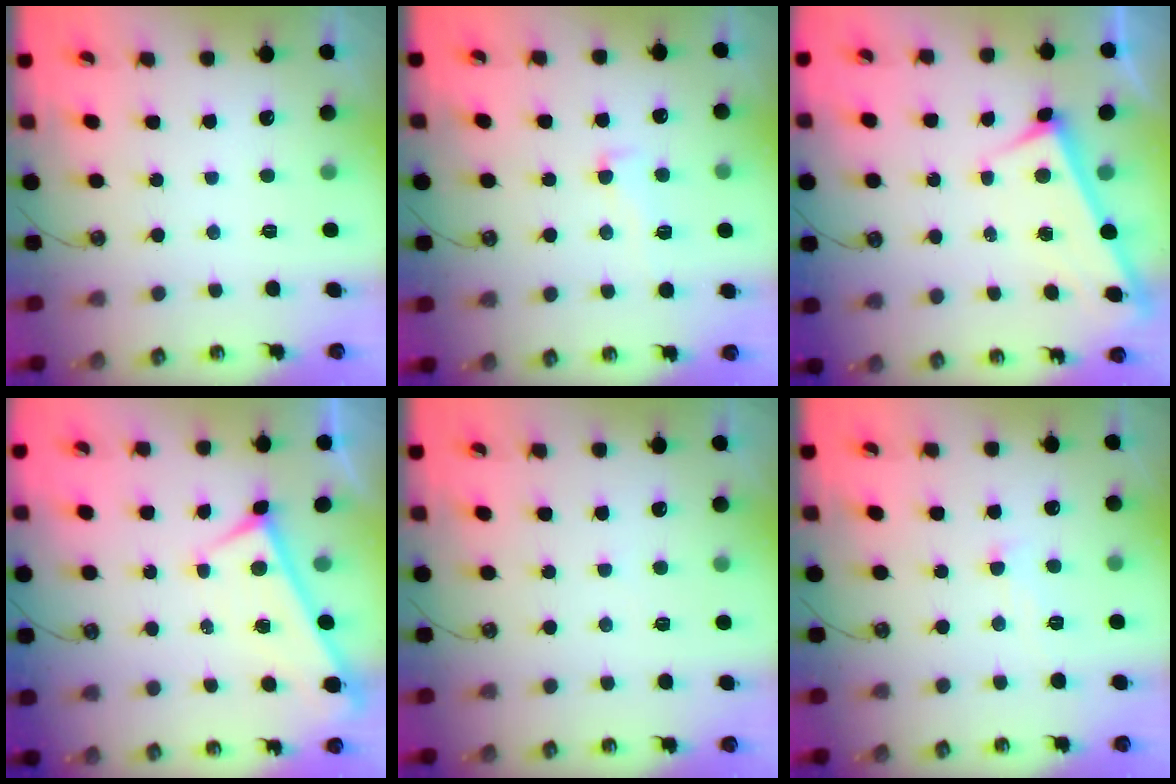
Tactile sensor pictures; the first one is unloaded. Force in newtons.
{"total": 1.2, "press": 0.2, "slide": 1.1}
{"total": 3.0, "press": 3.0, "slide": 0.1}
{"total": 0.0}
{"total": 2.9, "press": 2.9, "slide": 0.3}
{"total": 1.8, "press": 1.7, "slide": 0.6}